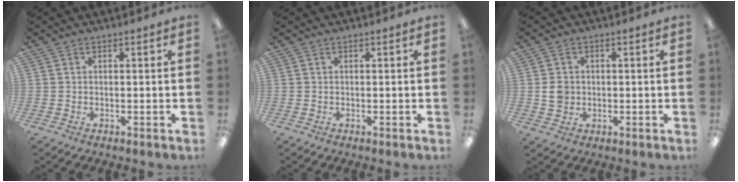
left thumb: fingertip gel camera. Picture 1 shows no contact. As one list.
[{"total": 0.0}, {"total": 3.8, "force": [0.1, 3.3, 1.8], "torque": [-0.026, 0.005, 0.001]}]